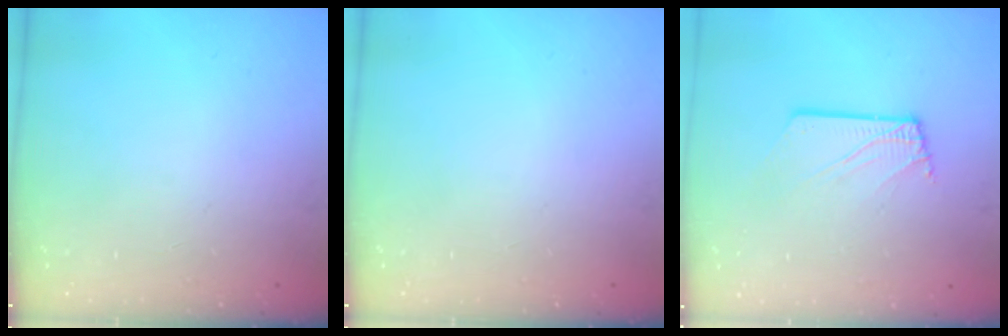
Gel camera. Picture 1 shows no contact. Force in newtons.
{"total": 0.0}
{"total": 2.6, "press": 2.6, "slide": 0.3}